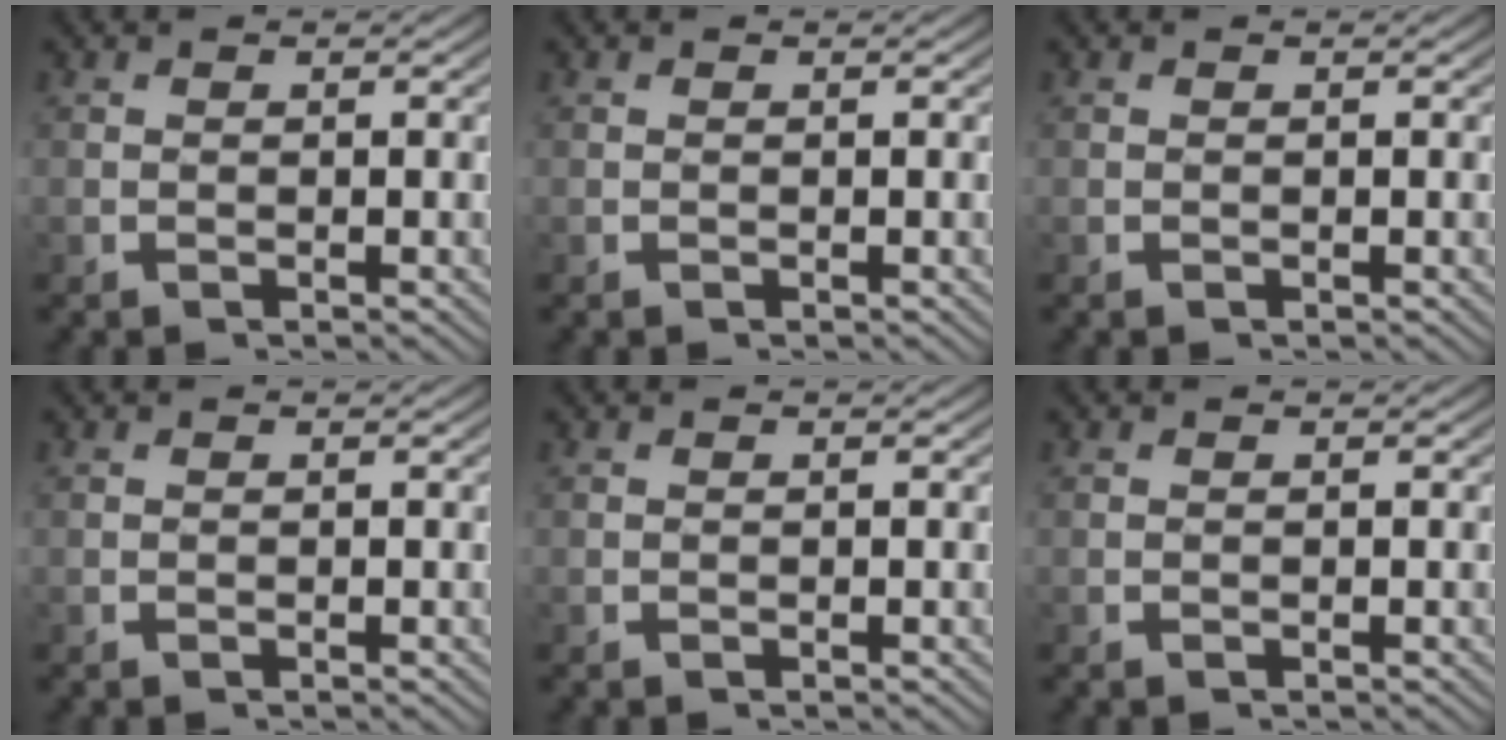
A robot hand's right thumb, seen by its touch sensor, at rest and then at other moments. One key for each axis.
{"total": 0.0}
{"total": 0.0}
{"total": 0.0}
{"total": 0.0}
{"total": 0.0}